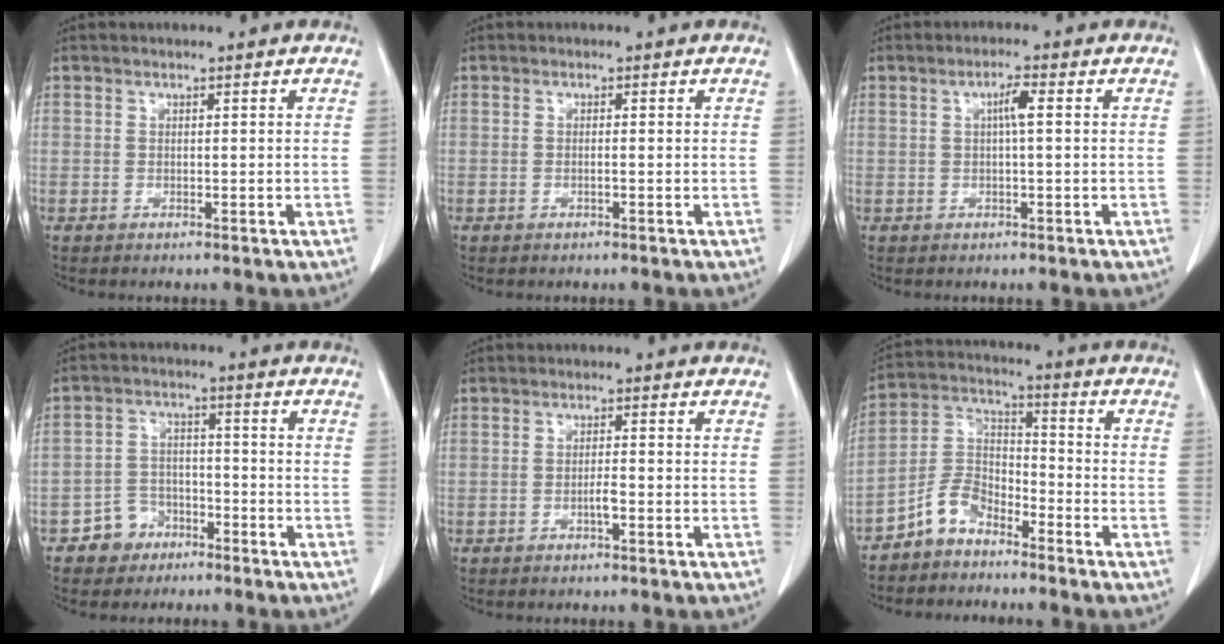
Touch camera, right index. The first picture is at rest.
{"total": 0.5, "force": [-0.2, 0.0, 0.5], "torque": [-0.010, 0.001, -0.003]}
{"total": 2.5, "force": [0.4, 0.2, 2.4], "torque": [-0.044, 0.004, 0.007]}
{"total": 5.4, "force": [-3.5, 4.1, 0.5], "torque": [0.000, 0.014, -0.058]}
{"total": 1.6, "force": [-0.7, 0.1, 1.5], "torque": [-0.028, 0.001, -0.013]}
{"total": 6.9, "force": [-5.4, 3.5, 2.7], "torque": [-0.056, 0.019, -0.109]}